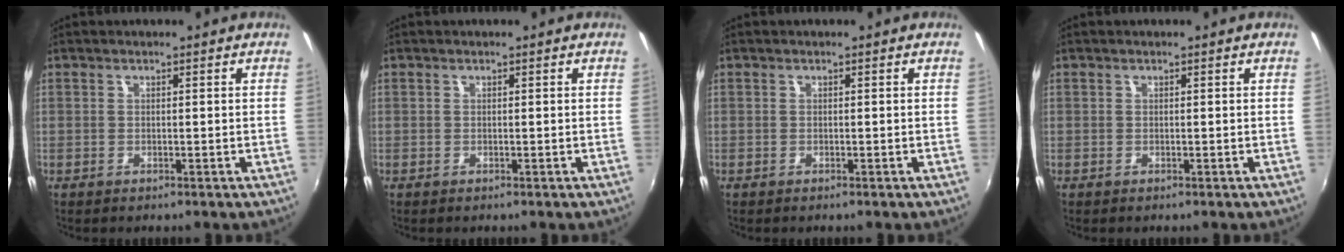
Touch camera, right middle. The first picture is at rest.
{"total": 0.0}
{"total": 0.0}
{"total": 0.0}